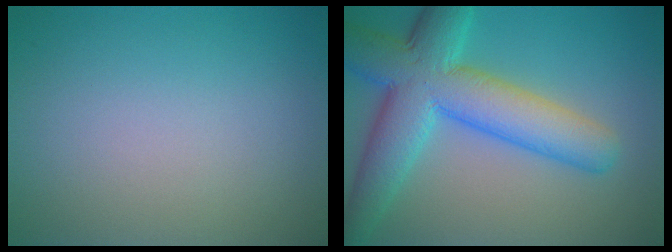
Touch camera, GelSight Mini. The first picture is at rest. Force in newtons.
{"total": 9.5, "press": 9.5, "slide": 0.2}